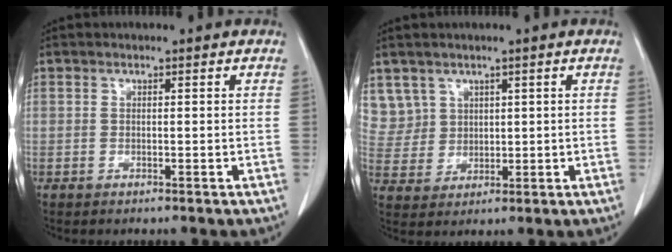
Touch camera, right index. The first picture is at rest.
{"total": 6.3, "force": [3.5, 5.2, -0.2], "torque": [0.006, 0.012, 0.085]}